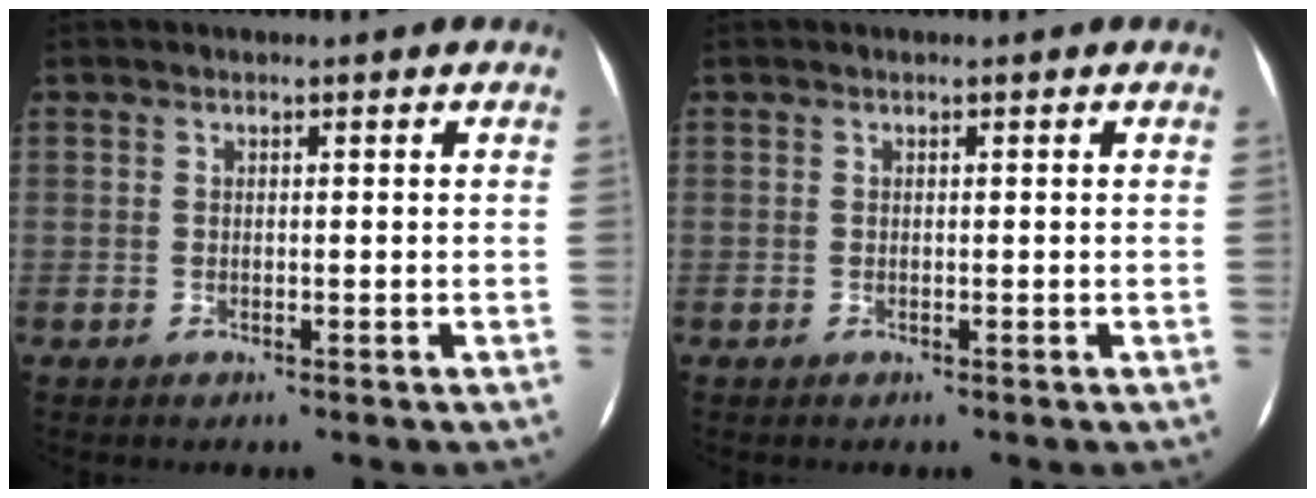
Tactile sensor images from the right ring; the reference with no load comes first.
{"total": 0.0}